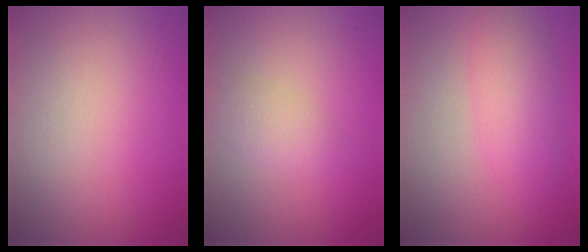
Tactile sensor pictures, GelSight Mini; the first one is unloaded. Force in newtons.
{"total": 1.9, "press": 1.9, "slide": 0.1}
{"total": 3.7, "press": 3.7, "slide": 0.1}